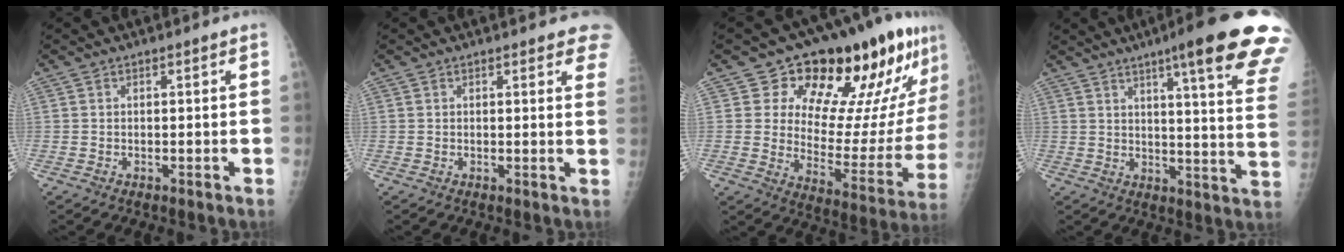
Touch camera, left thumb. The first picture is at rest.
{"total": 4.7, "force": [3.8, 1.5, 2.3], "torque": [0.005, -0.011, 0.029]}
{"total": 23.0, "force": [15.2, 9.6, 14.3], "torque": [-0.152, -0.074, 0.213]}
{"total": 22.7, "force": [14.6, 2.4, 17.3], "torque": [-0.202, -0.063, 0.176]}